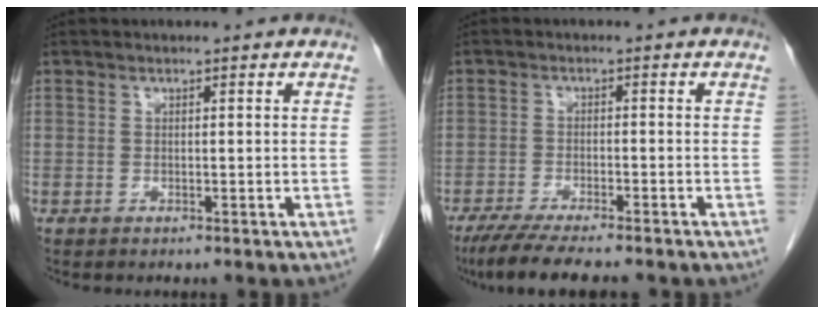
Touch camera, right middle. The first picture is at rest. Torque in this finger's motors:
{"motor_torque": [0.25, -0.07, 0.12, 0.05]}